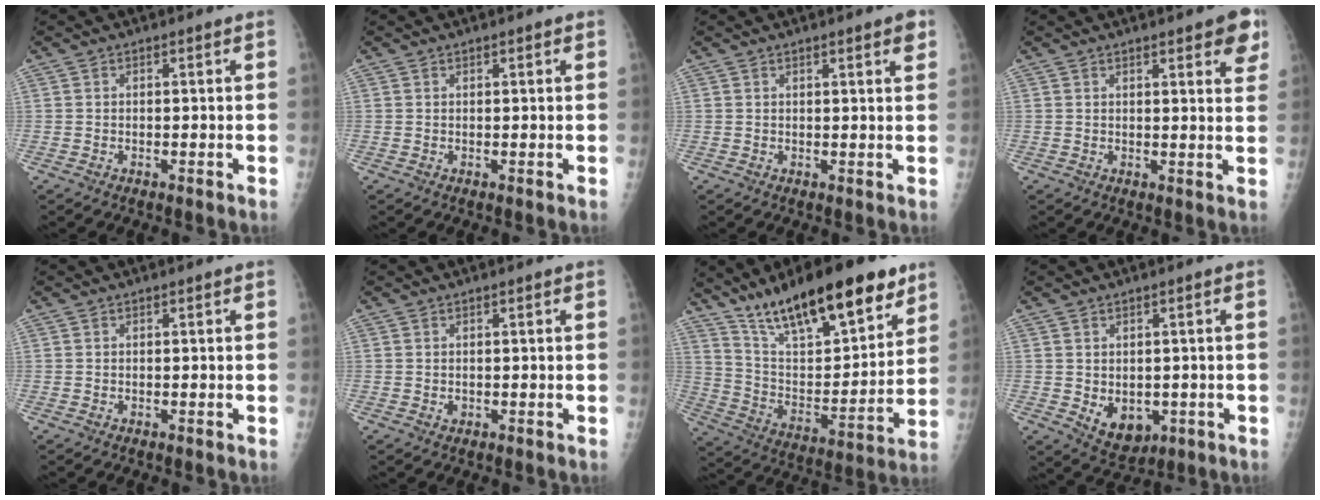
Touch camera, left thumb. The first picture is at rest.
{"total": 0.9, "force": [0.5, 0.3, 0.6], "torque": [-0.008, 0.000, 0.007]}
{"total": 2.9, "force": [1.7, 0.4, 2.3], "torque": [-0.026, -0.007, 0.020]}
{"total": 7.2, "force": [4.1, 1.9, 5.6], "torque": [-0.049, -0.015, 0.045]}
{"total": 0.0}
{"total": 0.7, "force": [0.0, 0.6, 0.4], "torque": [-0.002, 0.001, 0.002]}
{"total": 25.7, "force": [17.2, 8.5, 17.0], "torque": [-0.236, -0.053, 0.291]}
{"total": 6.9, "force": [-1.4, 5.1, 4.5], "torque": [-0.045, -0.004, -0.002]}